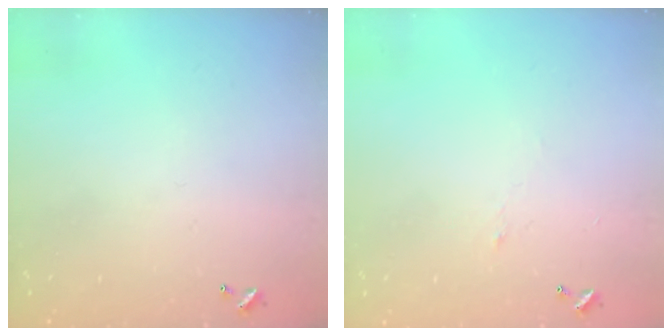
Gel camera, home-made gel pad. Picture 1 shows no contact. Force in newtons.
{"total": 0.9, "press": 0.6, "slide": 0.6}